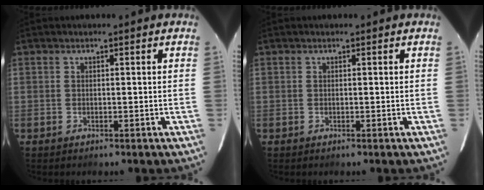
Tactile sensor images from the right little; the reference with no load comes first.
{"total": 0.0}